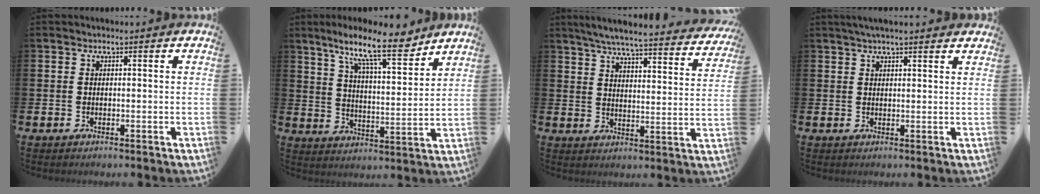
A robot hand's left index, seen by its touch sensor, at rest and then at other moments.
{"total": 12.2, "force": [9.6, 2.4, 7.1], "torque": [-0.131, -0.048, 0.161]}
{"total": 5.6, "force": [5.2, 0.2, 2.1], "torque": [-0.059, -0.041, 0.087]}
{"total": 2.6, "force": [2.4, 0.2, 1.0], "torque": [-0.017, -0.006, 0.042]}